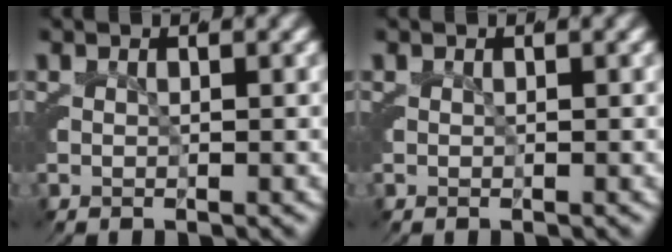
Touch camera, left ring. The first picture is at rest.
{"total": 0.0}